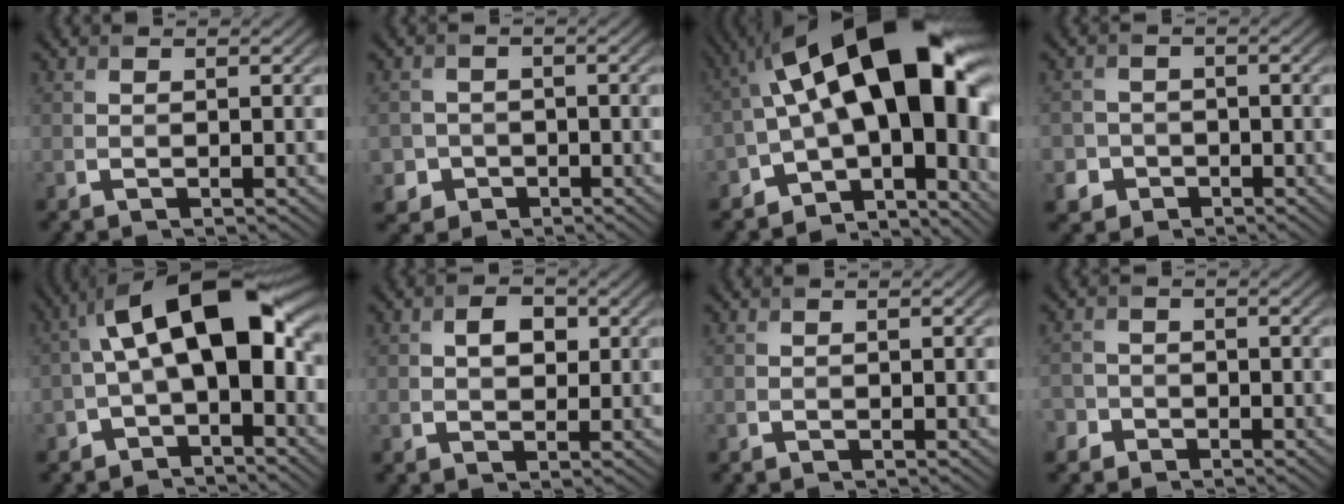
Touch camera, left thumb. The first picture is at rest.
{"total": 3.5, "force": [-1.6, 3.1, 0.4], "torque": [-0.005, -0.002, -0.042]}
{"total": 19.2, "force": [-0.3, 9.2, 16.8], "torque": [-0.239, 0.016, -0.008]}
{"total": 3.9, "force": [-2.0, 3.3, 0.5], "torque": [-0.004, 0.000, -0.053]}
{"total": 13.0, "force": [-0.2, 7.0, 11.0], "torque": [-0.183, 0.025, -0.014]}
{"total": 3.1, "force": [0.5, 2.1, 2.3], "torque": [-0.045, 0.004, 0.002]}
{"total": 0.7, "force": [0.0, 0.2, 0.7], "torque": [-0.010, 0.004, 0.002]}
{"total": 3.2, "force": [-2.0, 2.4, 0.5], "torque": [-0.007, 0.001, -0.047]}